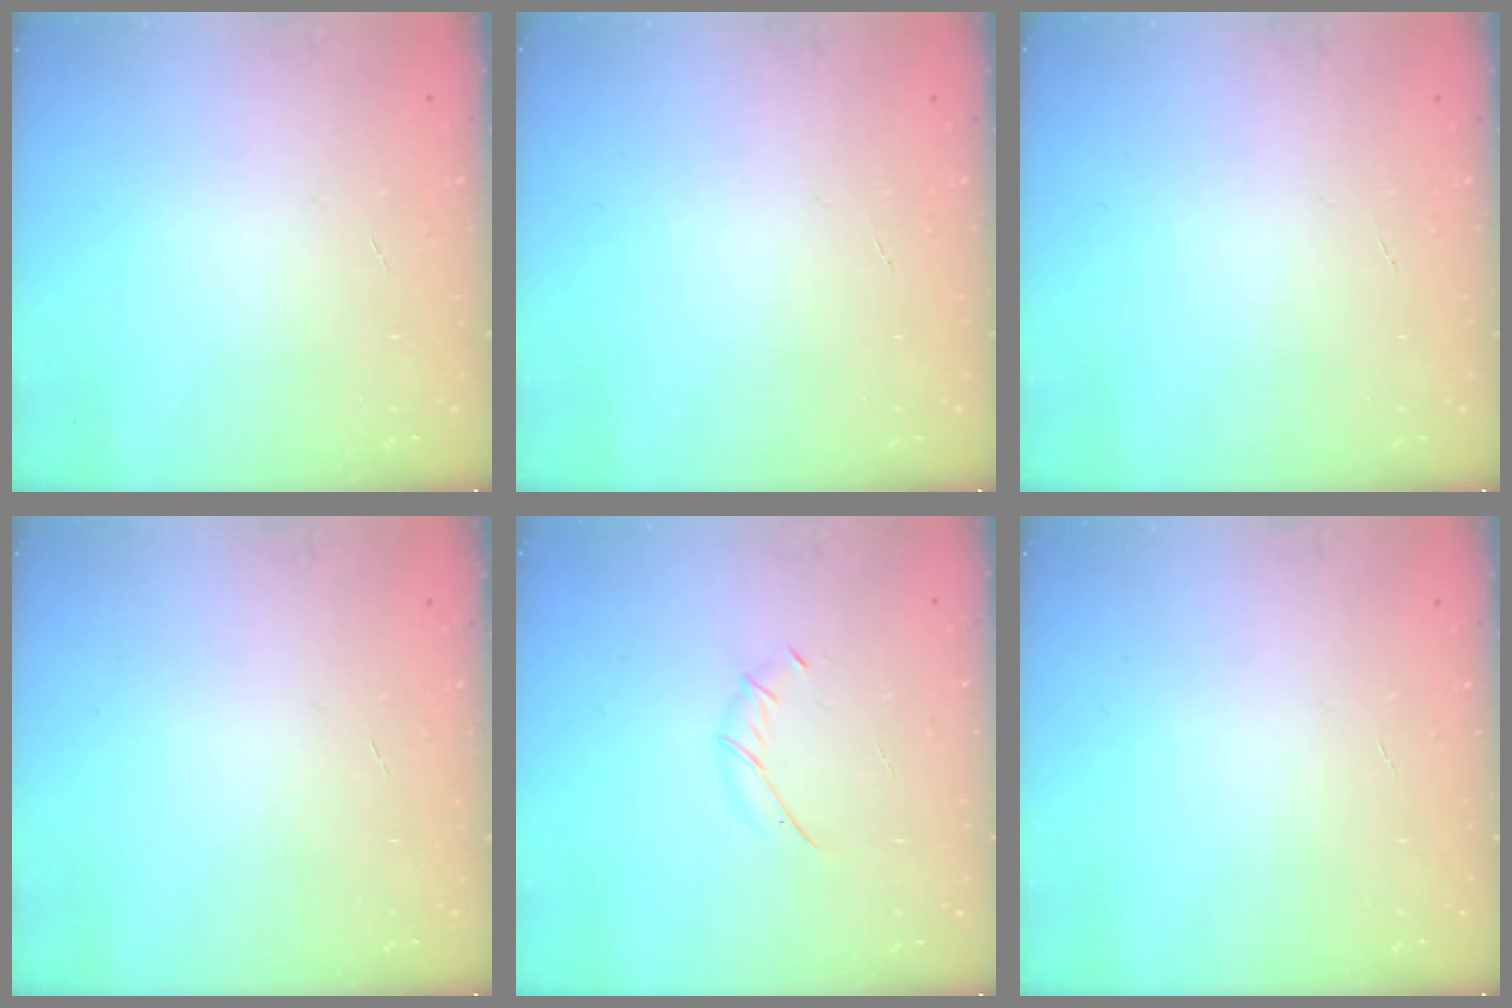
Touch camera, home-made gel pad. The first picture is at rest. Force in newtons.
{"total": 0.0}
{"total": 0.0}
{"total": 0.0}
{"total": 3.9, "press": 3.8, "slide": 0.7}
{"total": 0.0}